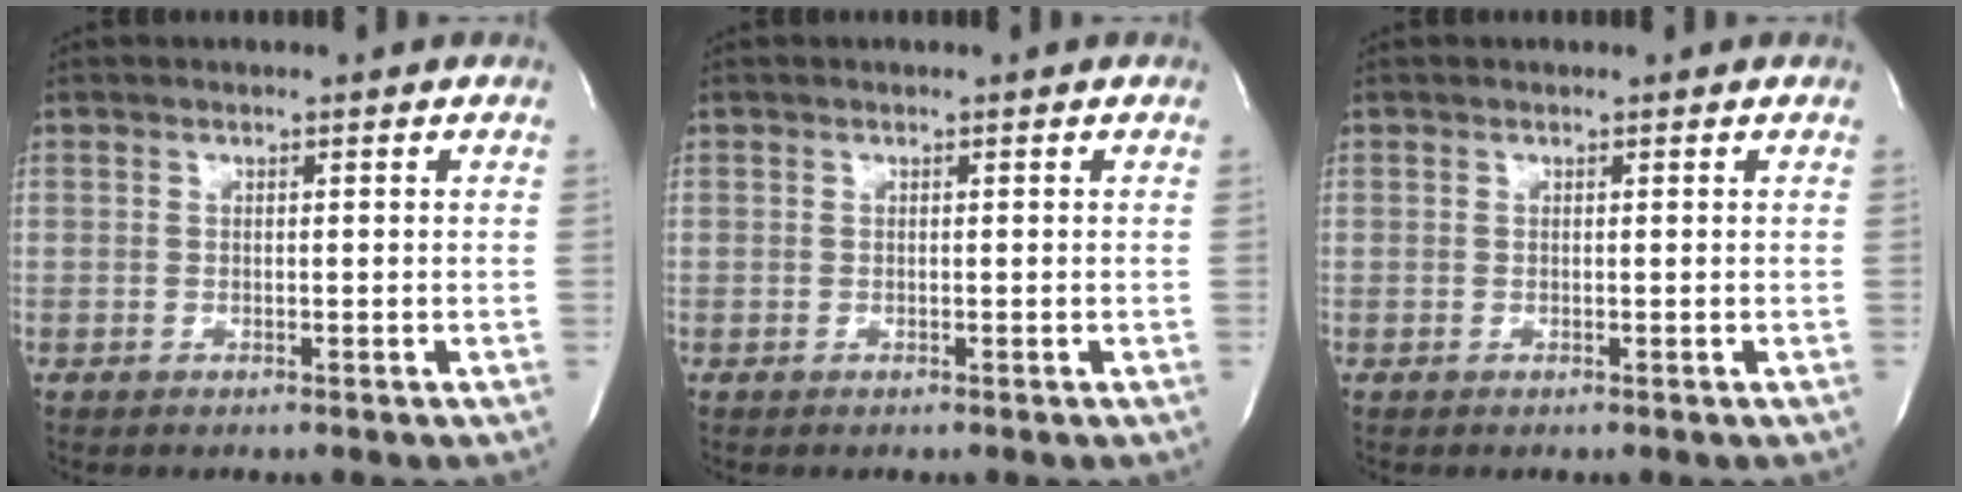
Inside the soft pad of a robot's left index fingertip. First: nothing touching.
{"total": 0.0}
{"total": 0.0}